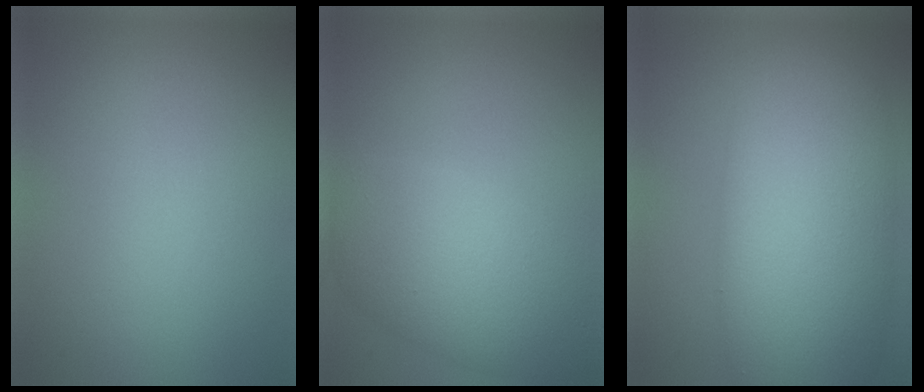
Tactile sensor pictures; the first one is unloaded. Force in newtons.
{"total": 7.8, "press": 7.8, "slide": 0.1}
{"total": 11.6, "press": 11.6, "slide": 0.9}